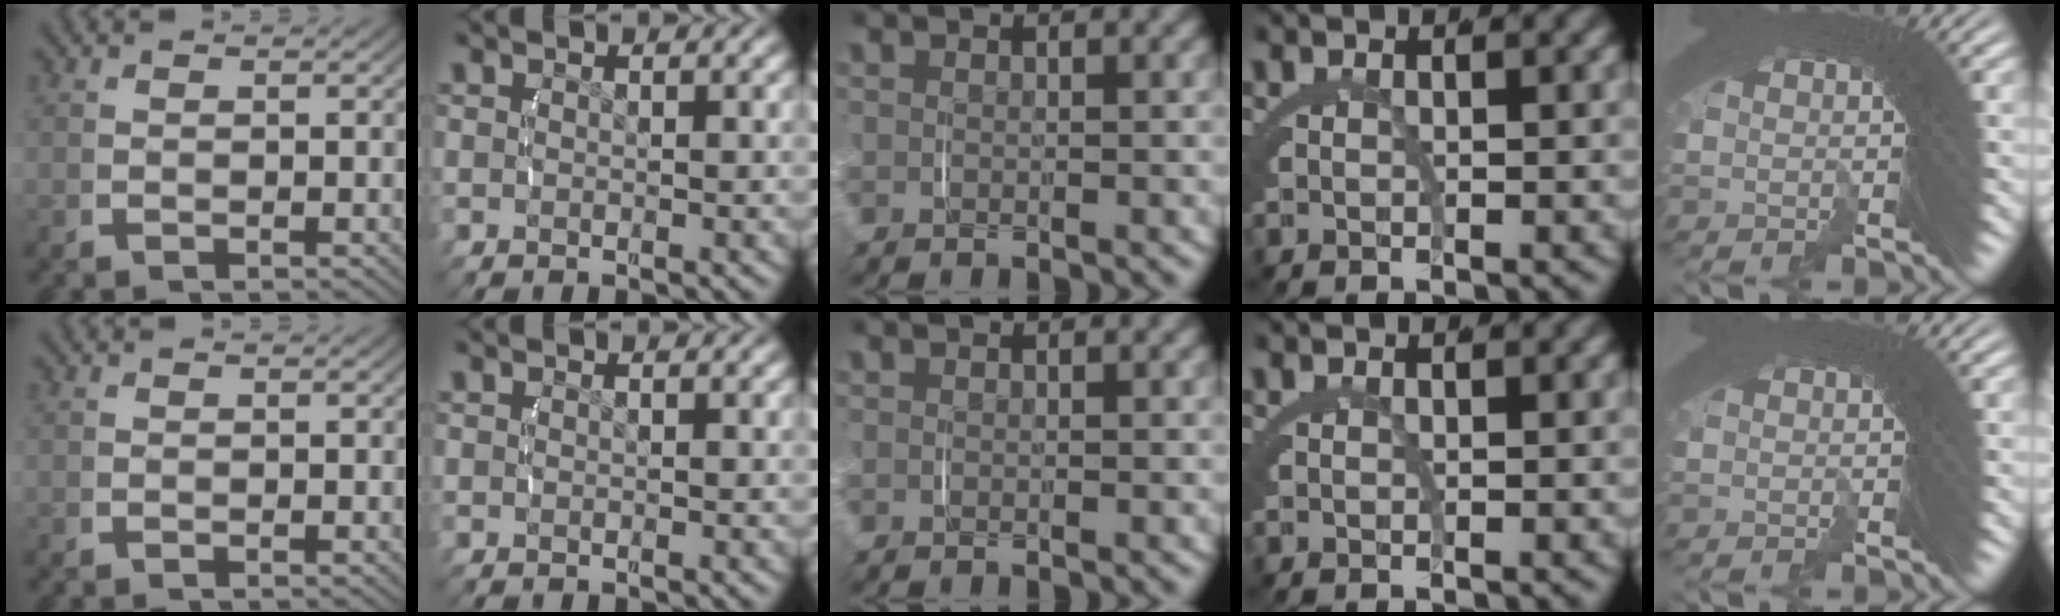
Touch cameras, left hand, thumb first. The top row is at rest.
{}